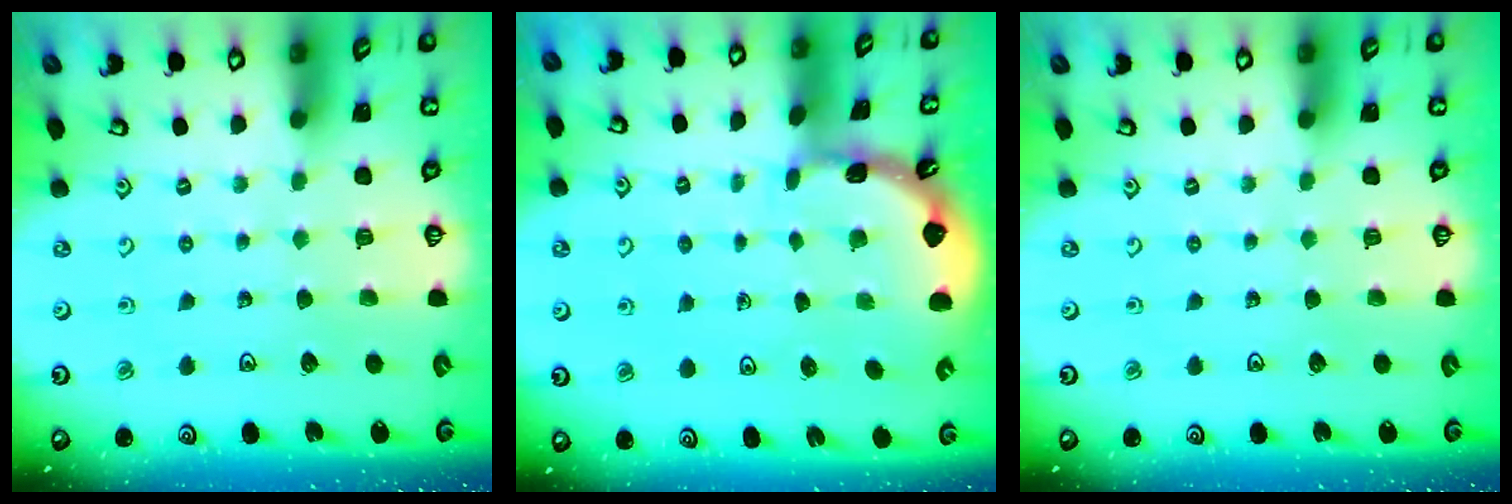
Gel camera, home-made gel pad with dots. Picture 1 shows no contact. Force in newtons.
{"total": 1.7, "press": 1.7, "slide": 0.1}
{"total": 0.0}